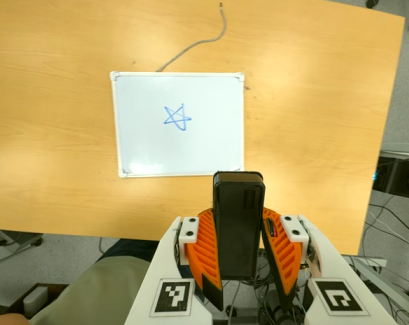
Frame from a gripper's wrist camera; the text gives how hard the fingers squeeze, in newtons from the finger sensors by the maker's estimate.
{"total": 9.4, "left": 7.8, "right": 11.0}